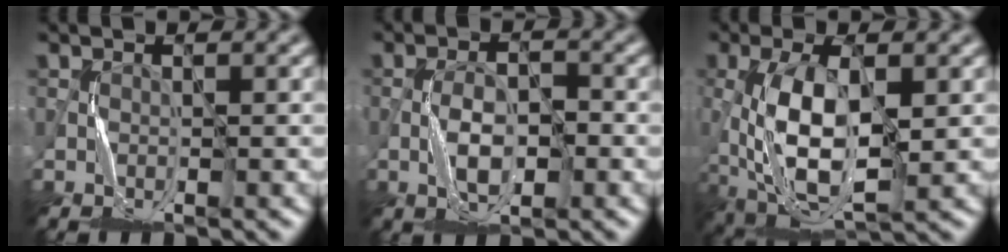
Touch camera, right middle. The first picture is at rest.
{"total": 3.7, "force": [-1.0, 1.6, 3.1], "torque": [-0.059, 0.004, -0.020]}
{"total": 9.1, "force": [-0.5, 3.8, 8.3], "torque": [-0.170, 0.002, -0.010]}